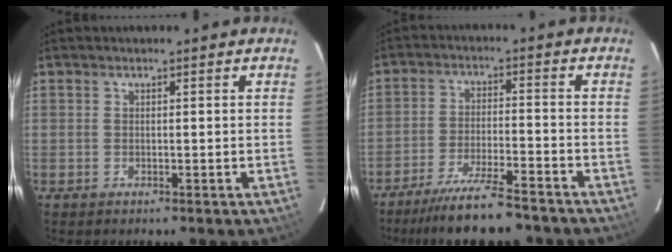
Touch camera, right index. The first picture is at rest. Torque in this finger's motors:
{"motor_torque": [1.23, -0.91, 0.44, 0.13]}